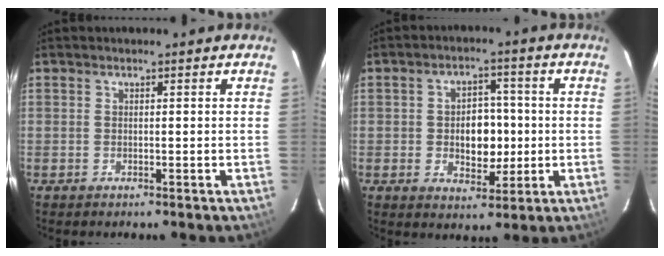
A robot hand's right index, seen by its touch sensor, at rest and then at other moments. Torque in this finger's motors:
{"motor_torque": [0.72, -0.43, 0.25, 0.10]}